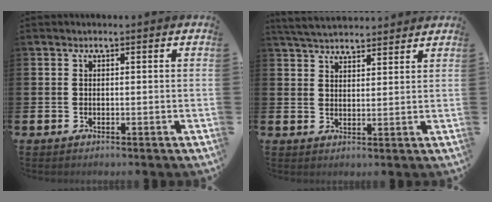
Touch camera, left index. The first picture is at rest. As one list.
[{"total": 4.5, "force": [4.4, 0.8, 0.6], "torque": [-0.018, -0.020, 0.080]}]